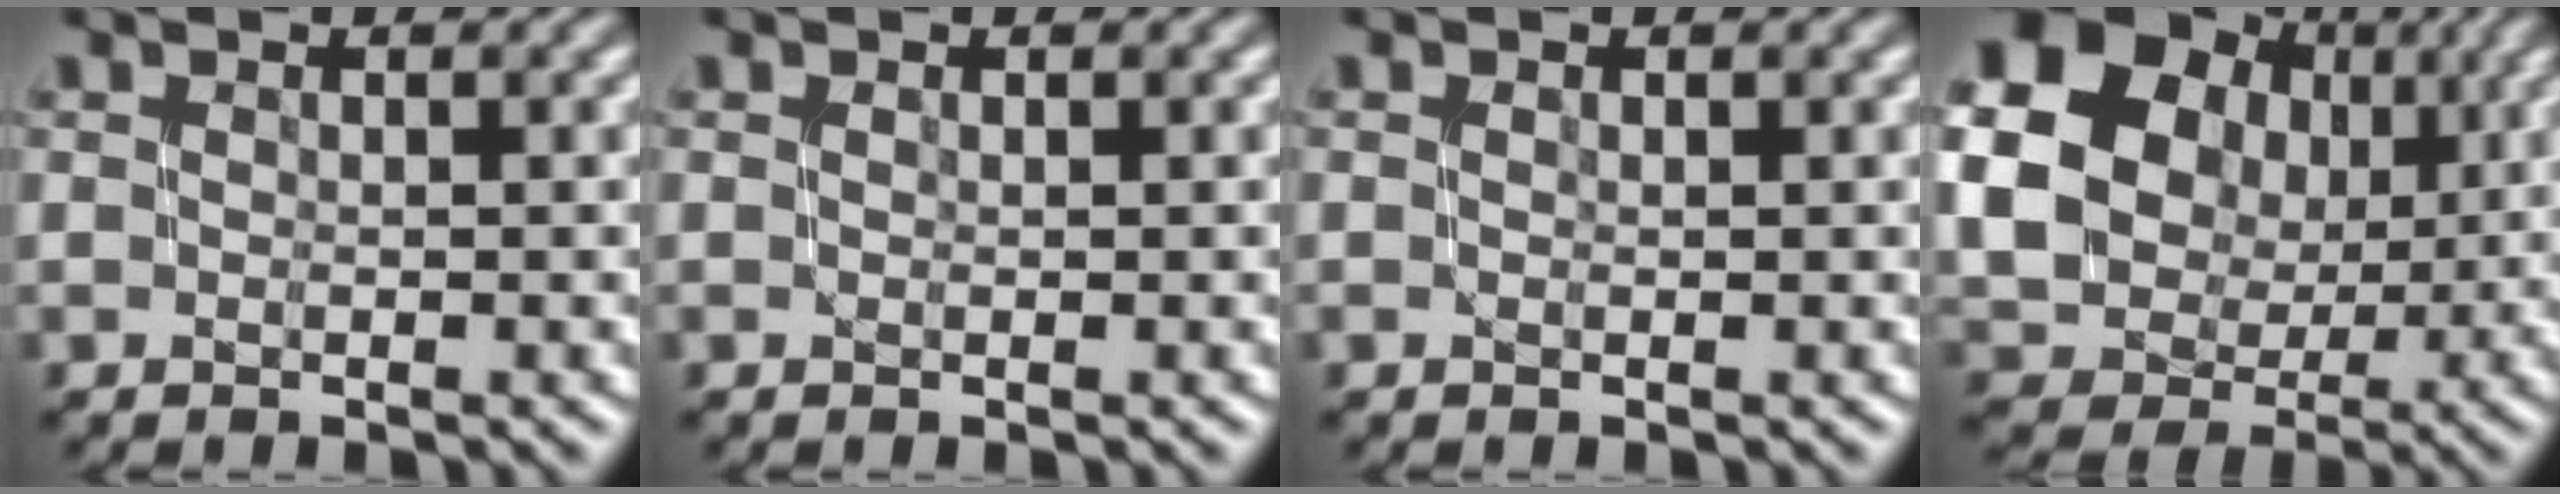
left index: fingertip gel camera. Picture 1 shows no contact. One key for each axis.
{"total": 0.0}
{"total": 0.0}
{"total": 18.4, "fx": 4.4, "fy": 15.9, "fz": 8.1, "tx": -0.217, "ty": 0.024, "tz": 0.066}